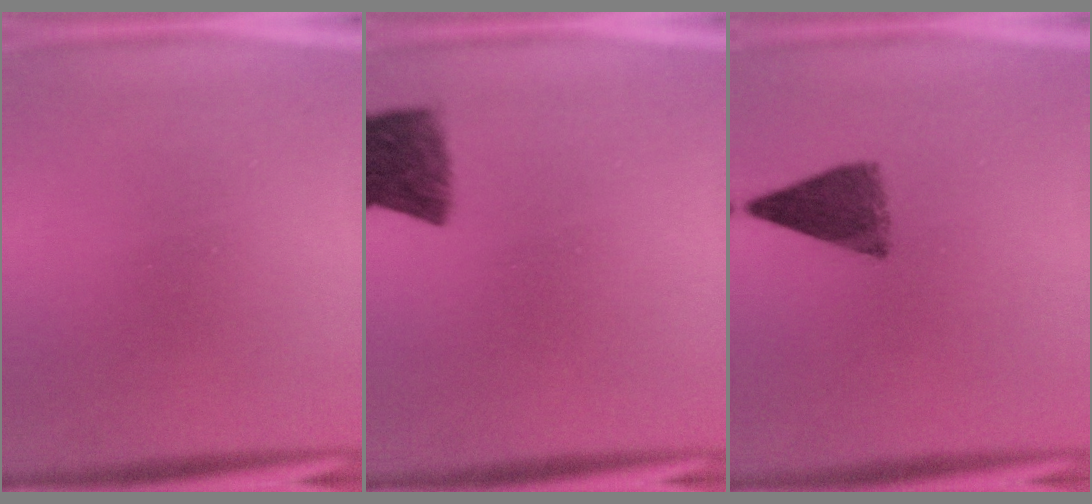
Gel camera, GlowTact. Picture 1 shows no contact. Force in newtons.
{"total": 8.0}
{"total": 6.0}